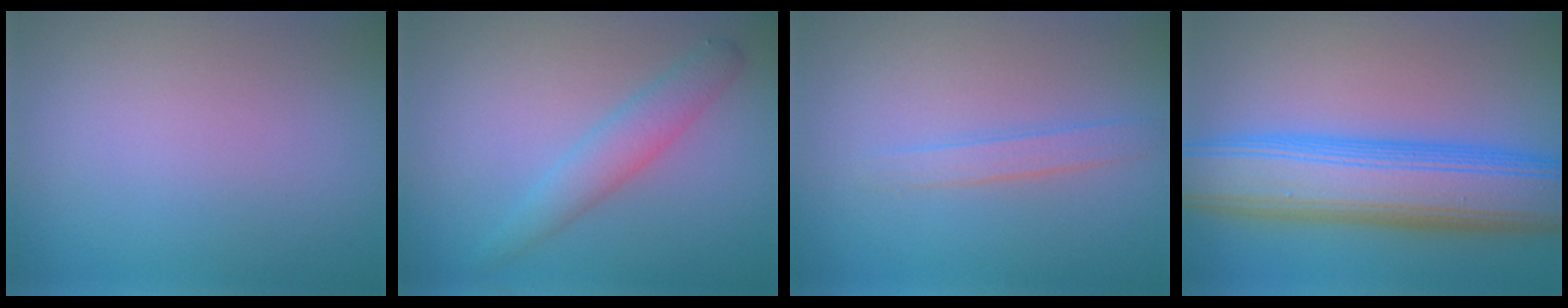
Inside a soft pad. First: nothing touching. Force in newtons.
{"total": 2.8, "press": 2.8, "slide": 0.1}
{"total": 1.5, "press": 1.5, "slide": 0.1}
{"total": 10.0, "press": 10.0, "slide": 0.4}